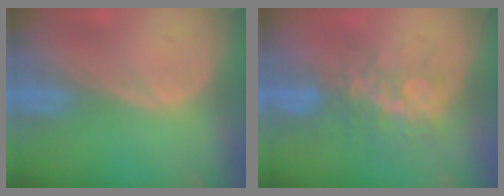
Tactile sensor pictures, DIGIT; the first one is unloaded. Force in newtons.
{"total": 8.4, "press": 7.1, "slide": 4.5}